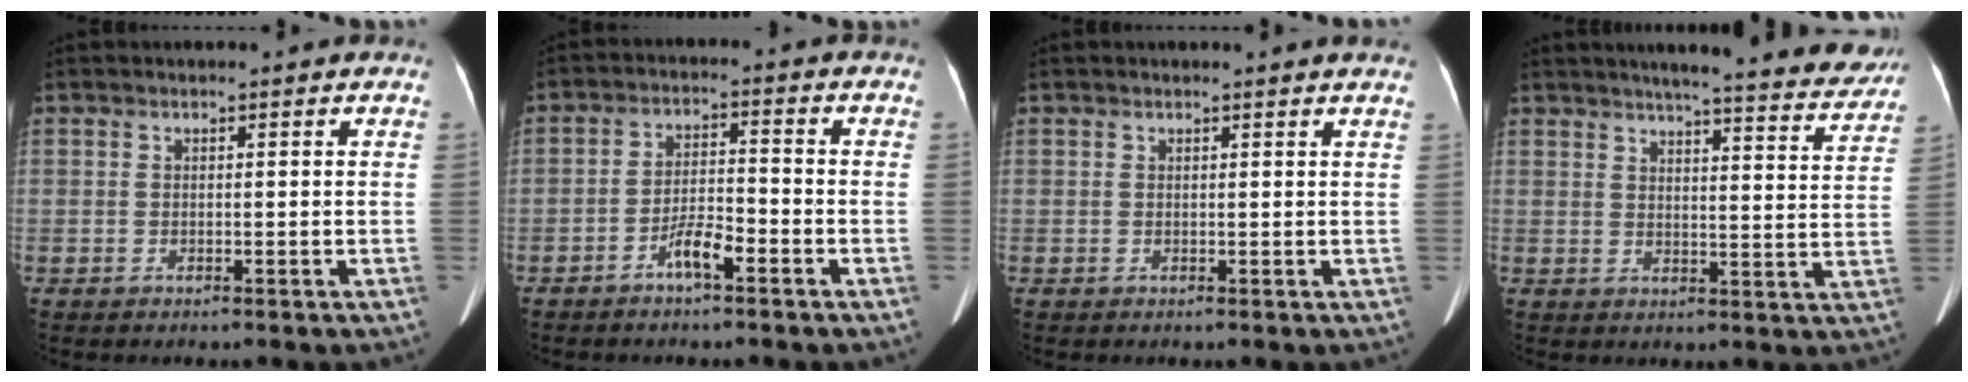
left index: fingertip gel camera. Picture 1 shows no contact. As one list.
[{"total": 4.6, "force": [-2.9, 0.9, 3.5], "torque": [-0.071, 0.008, -0.054]}, {"total": 2.0, "force": [1.9, -0.2, 0.6], "torque": [-0.014, -0.002, 0.012]}, {"total": 19.2, "force": [17.4, 2.0, 7.9], "torque": [-0.092, -0.034, 0.197]}]